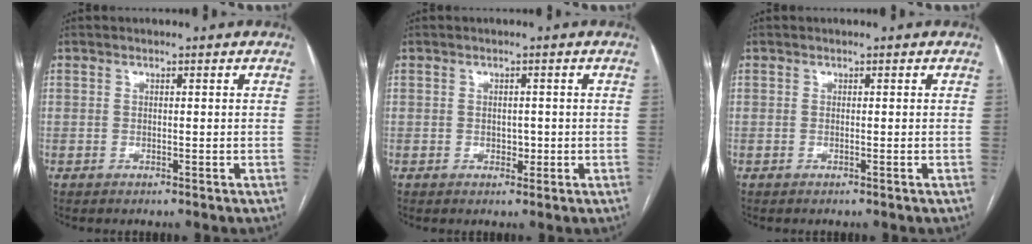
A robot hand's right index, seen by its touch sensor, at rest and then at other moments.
{"total": 1.4, "force": [-0.3, 1.0, 0.9], "torque": [-0.012, 0.002, -0.003]}
{"total": 0.0}